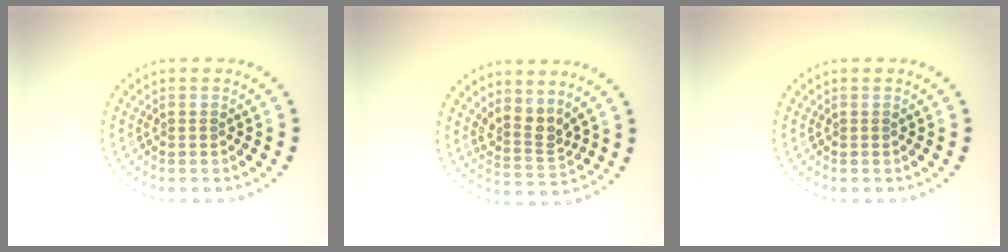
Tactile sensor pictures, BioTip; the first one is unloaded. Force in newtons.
{"total": 2.6, "press": 1.8, "slide": 1.9}
{"total": 0.0}